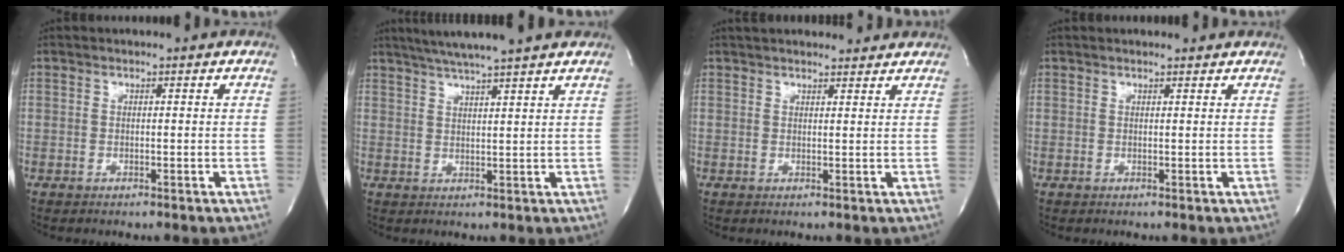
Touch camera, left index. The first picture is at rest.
{"total": 10.1, "force": [8.4, -0.7, 5.6], "torque": [-0.093, 0.017, 0.111]}
{"total": 10.1, "force": [9.2, 2.1, 3.4], "torque": [-0.042, 0.021, 0.113]}
{"total": 2.6, "force": [2.5, 0.3, 0.6], "torque": [-0.013, 0.008, 0.025]}